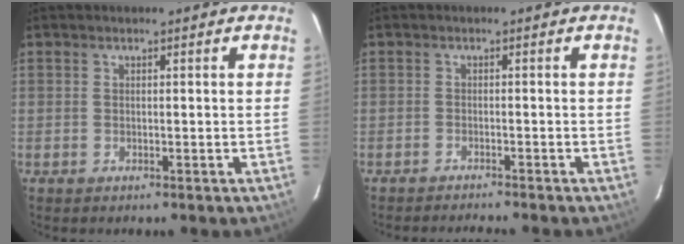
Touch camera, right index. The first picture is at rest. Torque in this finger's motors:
{"motor_torque": [0.11, -0.22, 0.15, 0.02]}